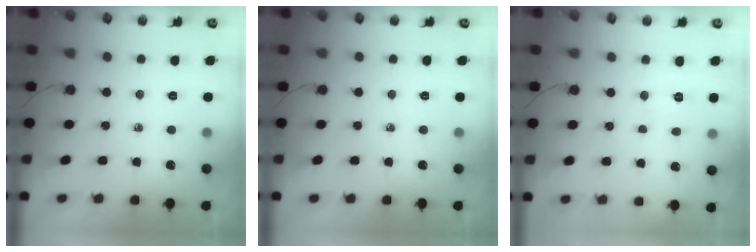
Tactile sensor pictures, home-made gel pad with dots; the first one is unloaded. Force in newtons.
{"total": 0.0}
{"total": 3.6, "press": 3.5, "slide": 0.8}